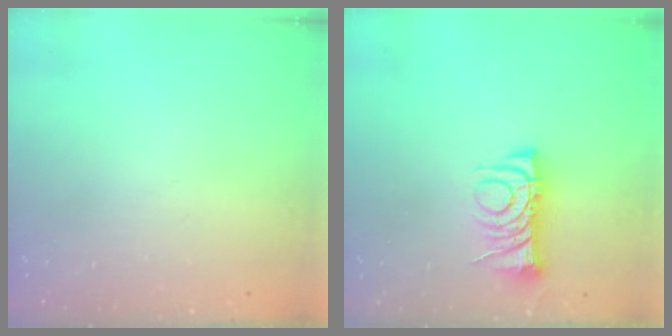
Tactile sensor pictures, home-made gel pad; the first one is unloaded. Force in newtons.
{"total": 7.6, "press": 7.5, "slide": 0.9}